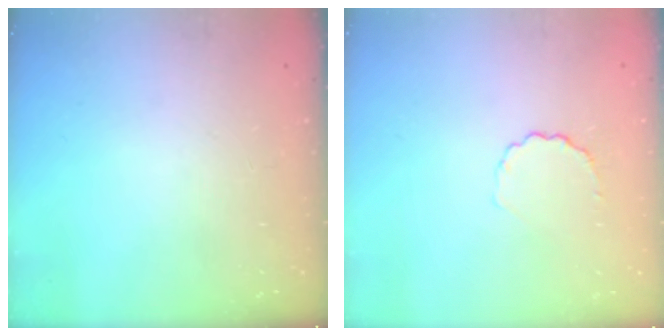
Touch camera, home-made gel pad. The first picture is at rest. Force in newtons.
{"total": 3.7, "press": 3.5, "slide": 1.3}